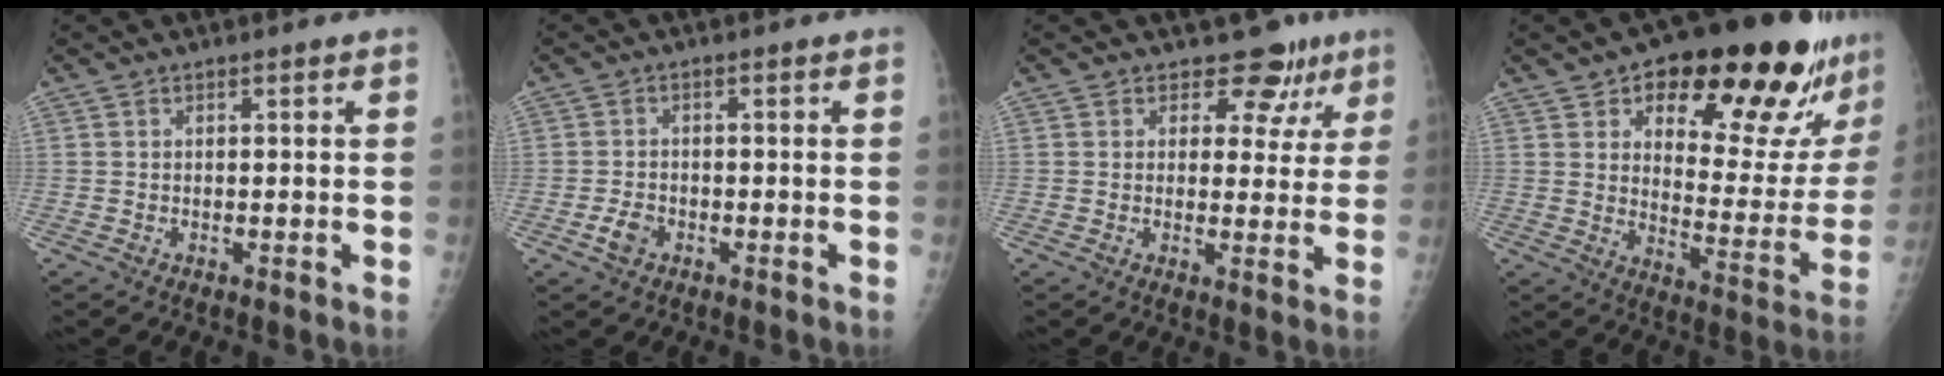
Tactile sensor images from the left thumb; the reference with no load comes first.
{"total": 2.8, "force": [-1.3, 1.9, 1.6], "torque": [-0.029, 0.005, -0.022]}
{"total": 6.7, "force": [4.7, 4.6, 1.4], "torque": [0.018, -0.026, 0.048]}
{"total": 25.0, "force": [14.7, 9.2, 17.9], "torque": [-0.195, -0.048, 0.211]}